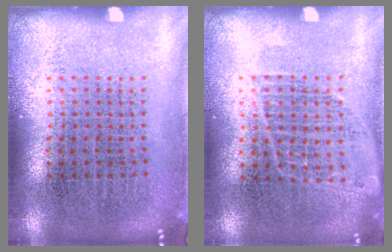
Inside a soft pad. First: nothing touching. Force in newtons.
{"total": 0.9, "press": 0.8, "slide": 0.2}